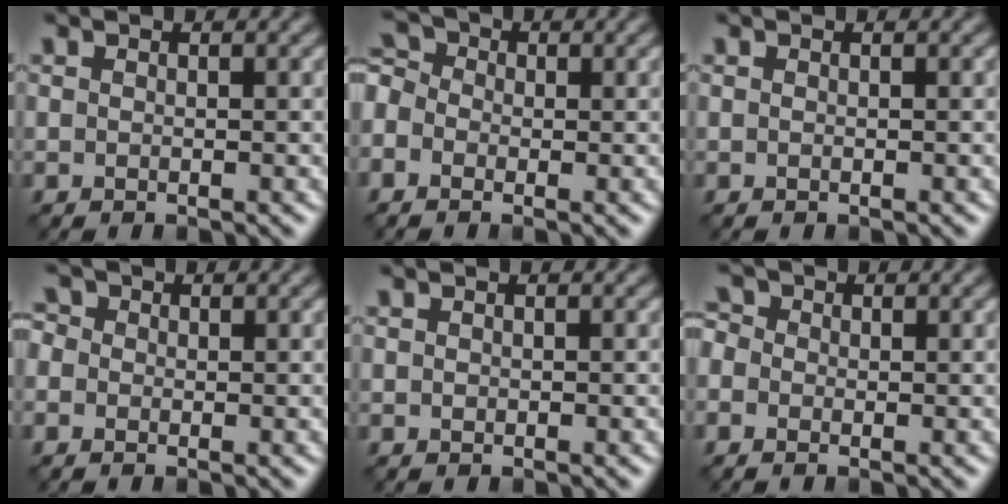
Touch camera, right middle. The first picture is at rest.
{"total": 3.5, "force": [-0.6, 2.9, 1.8], "torque": [-0.039, 0.018, -0.022]}
{"total": 0.0}
{"total": 2.2, "force": [0.6, 1.9, 0.9], "torque": [-0.009, 0.012, -0.013]}
{"total": 0.0}
{"total": 2.1, "force": [0.3, 1.9, 0.9], "torque": [-0.013, 0.012, -0.017]}